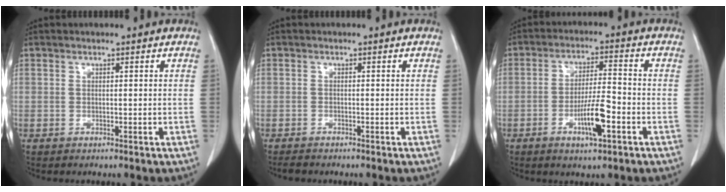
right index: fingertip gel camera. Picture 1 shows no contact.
{"total": 1.5, "force": [-1.4, 0.1, 0.4], "torque": [-0.011, -0.004, -0.023]}
{"total": 7.5, "force": [-3.1, 1.1, 6.7], "torque": [-0.124, -0.001, -0.052]}